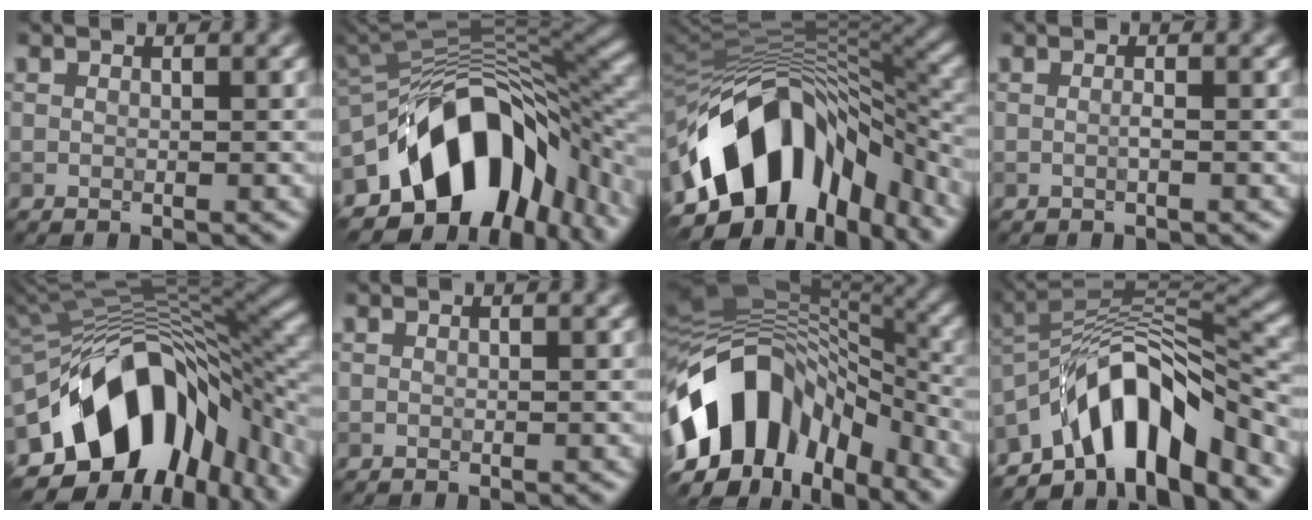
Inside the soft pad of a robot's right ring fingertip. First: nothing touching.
{"total": 14.4, "force": [-6.6, 8.3, 9.8], "torque": [-0.151, 0.017, -0.103]}
{"total": 15.2, "force": [-7.4, 8.3, 10.3], "torque": [-0.184, 0.014, -0.098]}
{"total": 1.1, "force": [-1.1, -0.1, 0.3], "torque": [-0.005, 0.003, -0.012]}
{"total": 15.7, "force": [-6.2, 9.1, 11.2], "torque": [-0.197, 0.015, -0.086]}
{"total": 0.0}
{"total": 13.1, "force": [-6.0, 8.1, 8.3], "torque": [-0.149, 0.022, -0.097]}
{"total": 11.9, "force": [-7.9, 4.7, 7.4], "torque": [-0.108, 0.016, -0.130]}